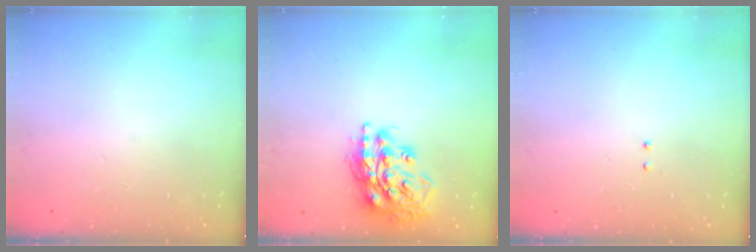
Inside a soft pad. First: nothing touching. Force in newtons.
{"total": 17.0, "press": 16.9, "slide": 2.3}
{"total": 2.1, "press": 2.0, "slide": 0.6}